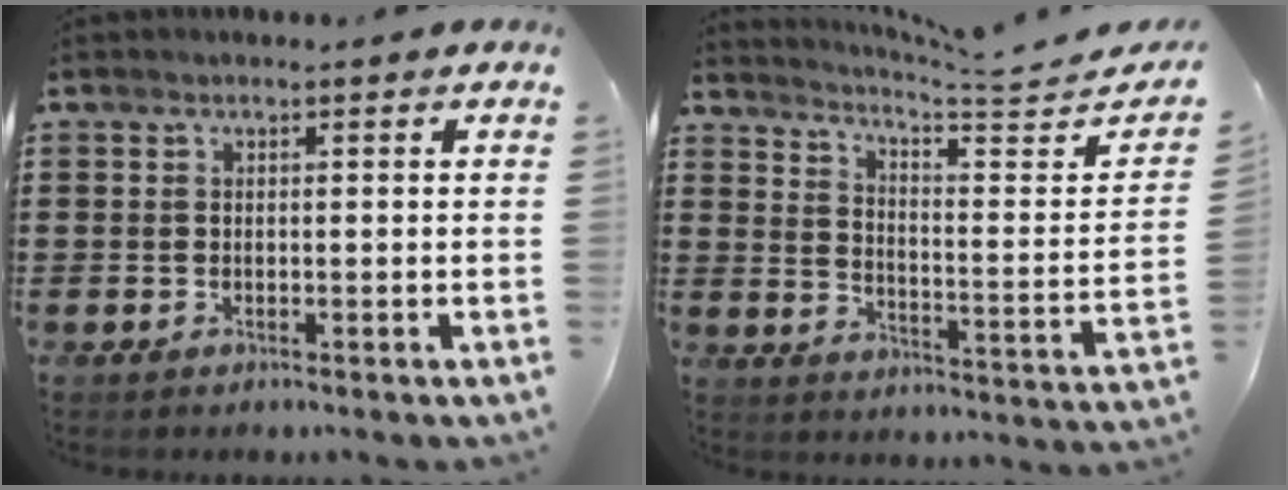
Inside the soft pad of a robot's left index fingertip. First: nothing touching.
{"total": 3.9, "force": [3.5, -0.5, 1.5], "torque": [-0.053, -0.040, 0.050]}